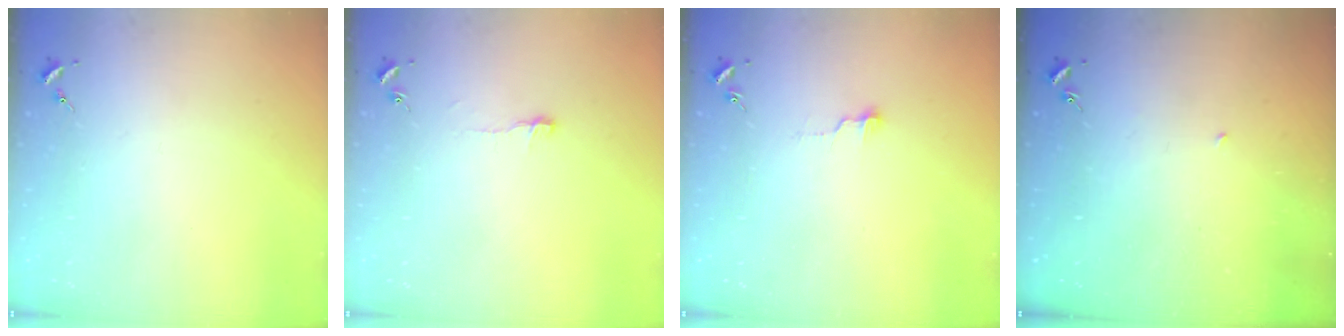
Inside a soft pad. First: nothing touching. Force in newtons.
{"total": 4.4, "press": 4.3, "slide": 0.4}
{"total": 3.6, "press": 3.6, "slide": 0.3}
{"total": 2.3, "press": 2.3, "slide": 0.1}